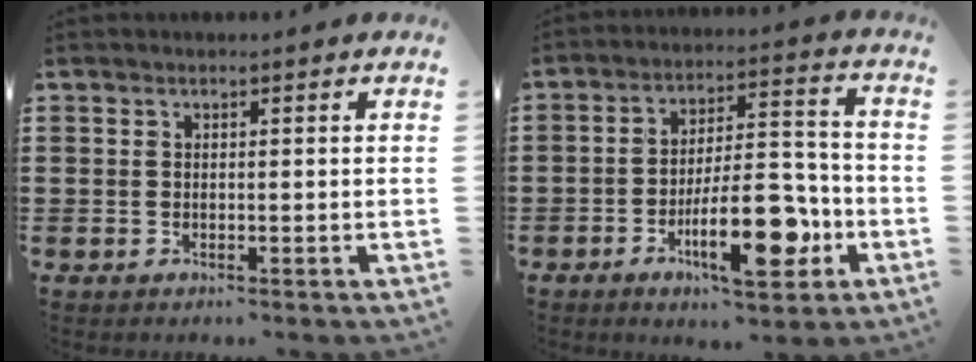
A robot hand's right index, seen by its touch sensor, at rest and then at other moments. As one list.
[{"total": 14.1, "force": [-5.5, 5.4, 11.9], "torque": [-0.193, 0.006, -0.093]}]